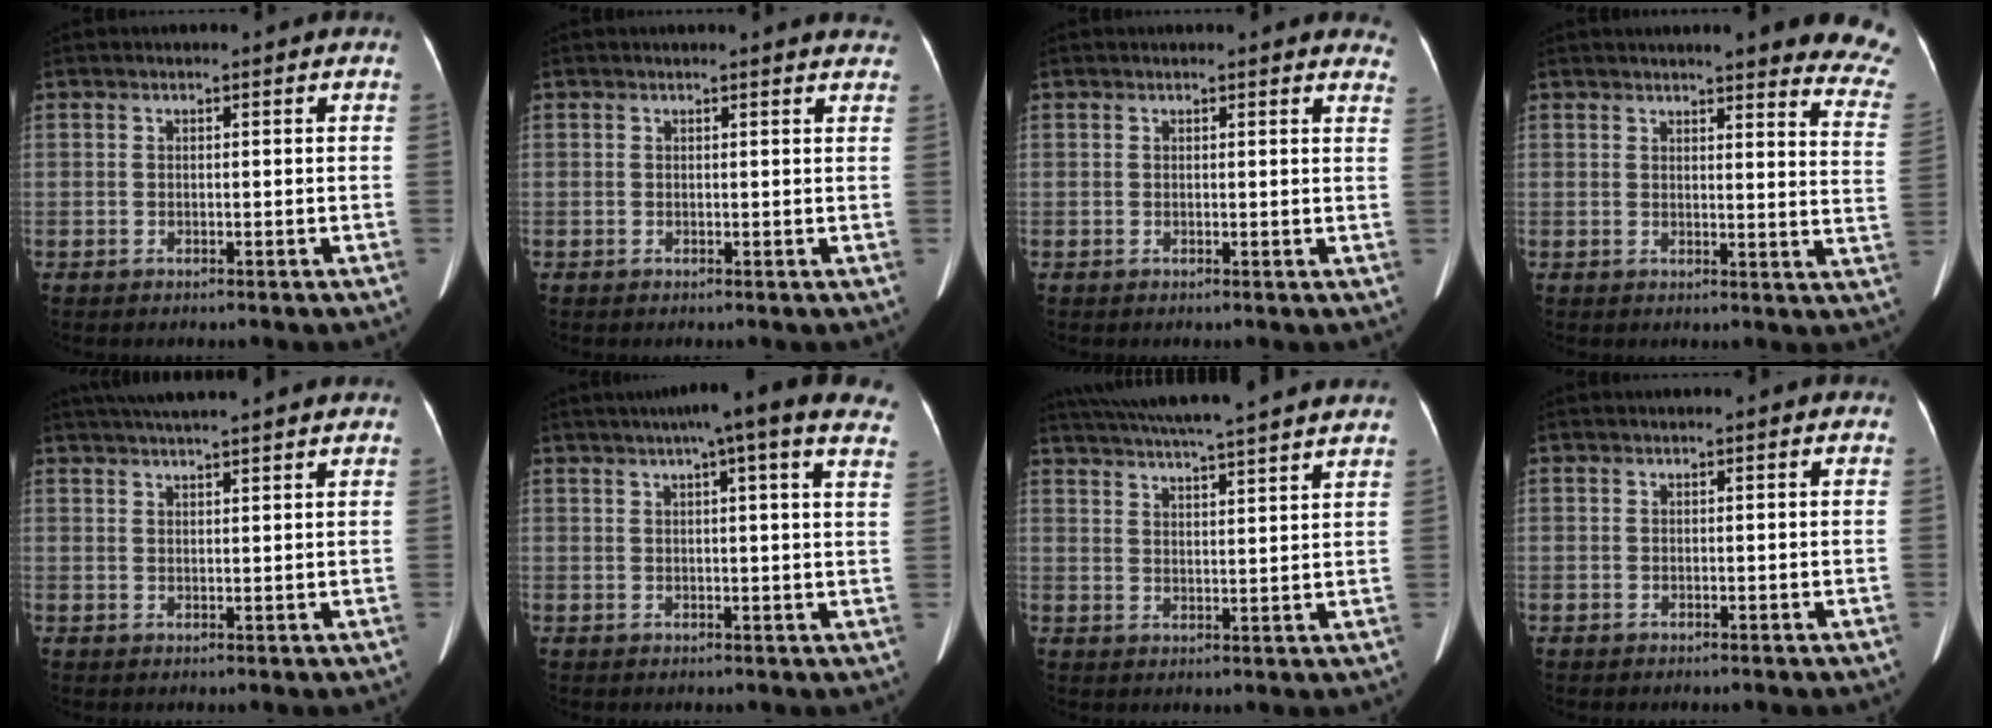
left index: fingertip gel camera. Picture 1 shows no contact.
{"total": 5.3, "force": [5.0, 1.3, 0.9], "torque": [0.000, 0.001, 0.028]}
{"total": 7.4, "force": [6.9, 1.7, 1.9], "torque": [0.003, -0.010, 0.049]}
{"total": 18.1, "force": [16.4, 2.1, 7.2], "torque": [-0.063, -0.064, 0.161]}
{"total": 10.7, "force": [9.4, 0.1, 5.1], "torque": [-0.083, 0.036, 0.125]}
{"total": 14.3, "force": [13.4, 0.4, 4.9], "torque": [-0.035, -0.076, 0.121]}
{"total": 21.2, "force": [19.0, 0.2, 9.4], "torque": [-0.163, 0.017, 0.257]}
{"total": 0.5, "force": [0.5, 0.1, 0.3], "torque": [-0.005, 0.012, 0.005]}